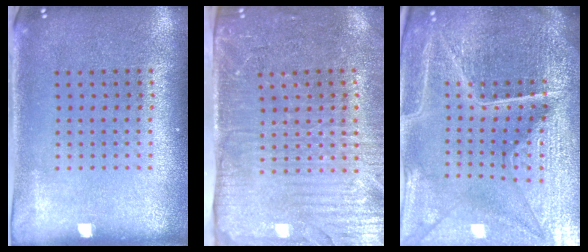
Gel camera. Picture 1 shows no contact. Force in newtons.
{"total": 4.3, "press": 3.7, "slide": 2.2}
{"total": 6.2, "press": 5.5, "slide": 2.8}